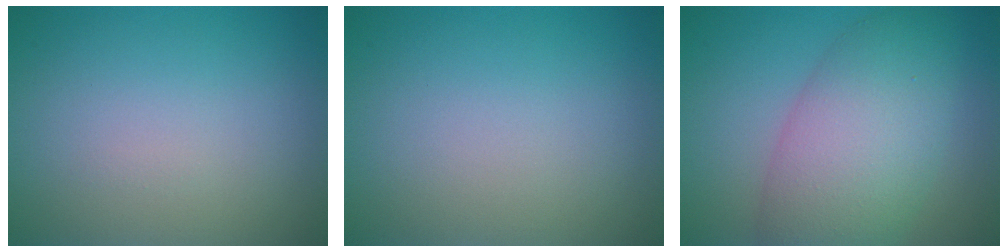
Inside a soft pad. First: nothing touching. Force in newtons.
{"total": 0.0}
{"total": 8.2, "press": 8.2, "slide": 0.2}